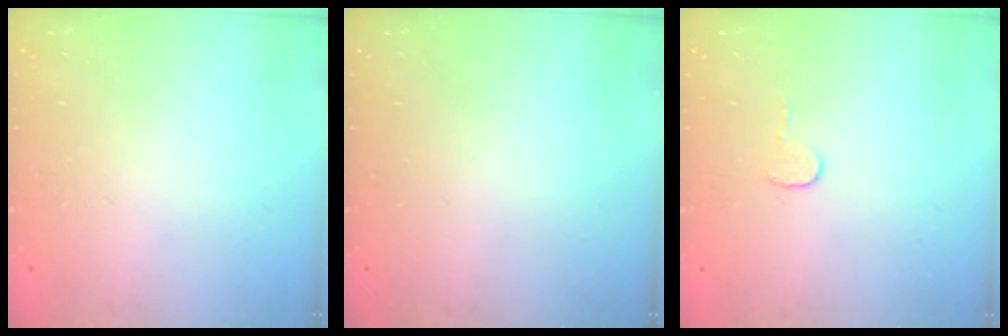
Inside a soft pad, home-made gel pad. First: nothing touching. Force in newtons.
{"total": 0.0}
{"total": 3.7, "press": 3.6, "slide": 0.3}